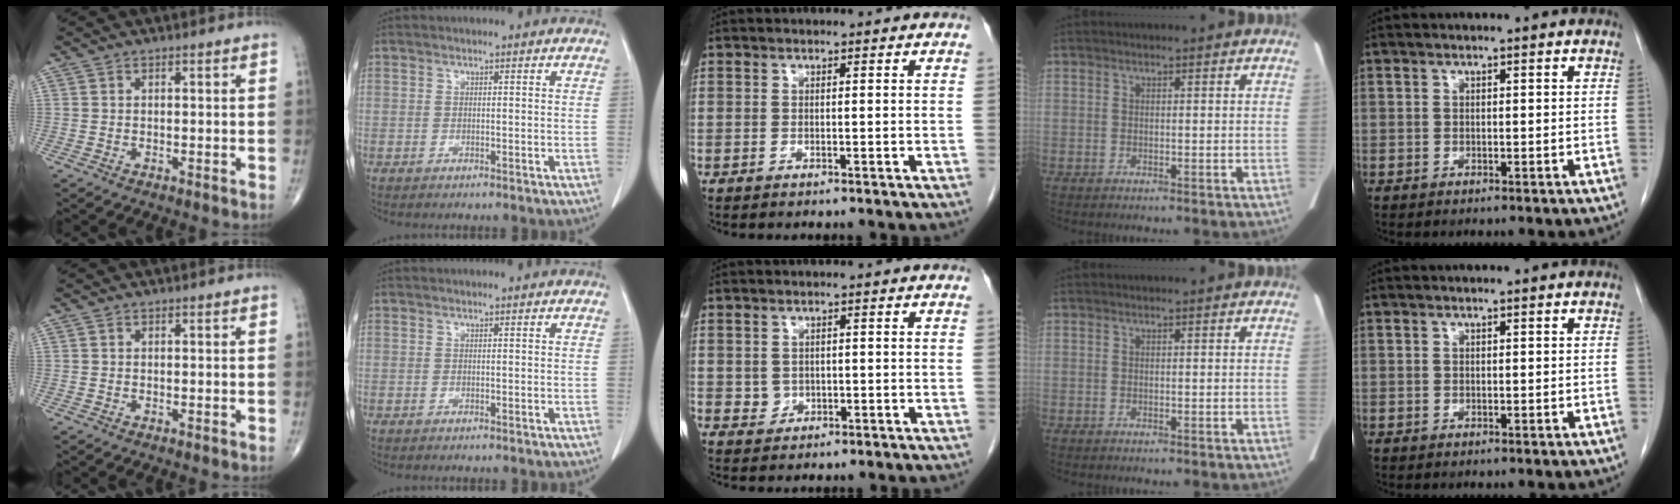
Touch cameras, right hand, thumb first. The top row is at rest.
{"middle": {"total": 1.6, "force": [0.0, 1.5, 0.6], "torque": [-0.014, -0.001, 0.006]}}